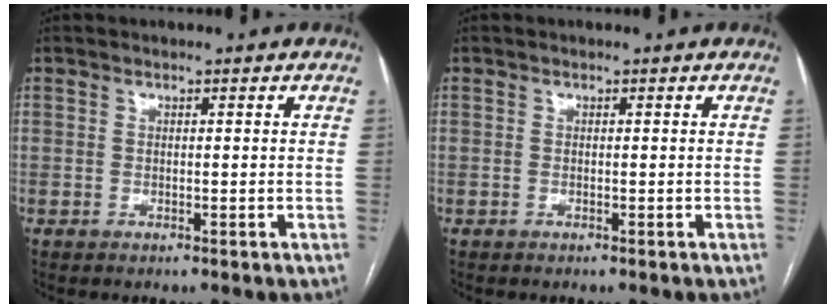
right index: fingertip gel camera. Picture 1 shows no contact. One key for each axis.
{"total": 0.0}